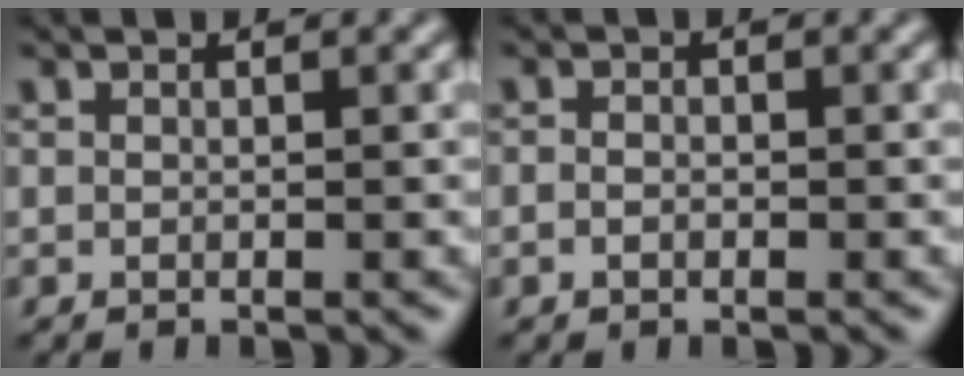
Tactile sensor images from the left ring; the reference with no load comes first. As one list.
[{"total": 0.9, "force": [-0.4, 0.7, 0.5], "torque": [-0.010, 0.000, -0.010]}]